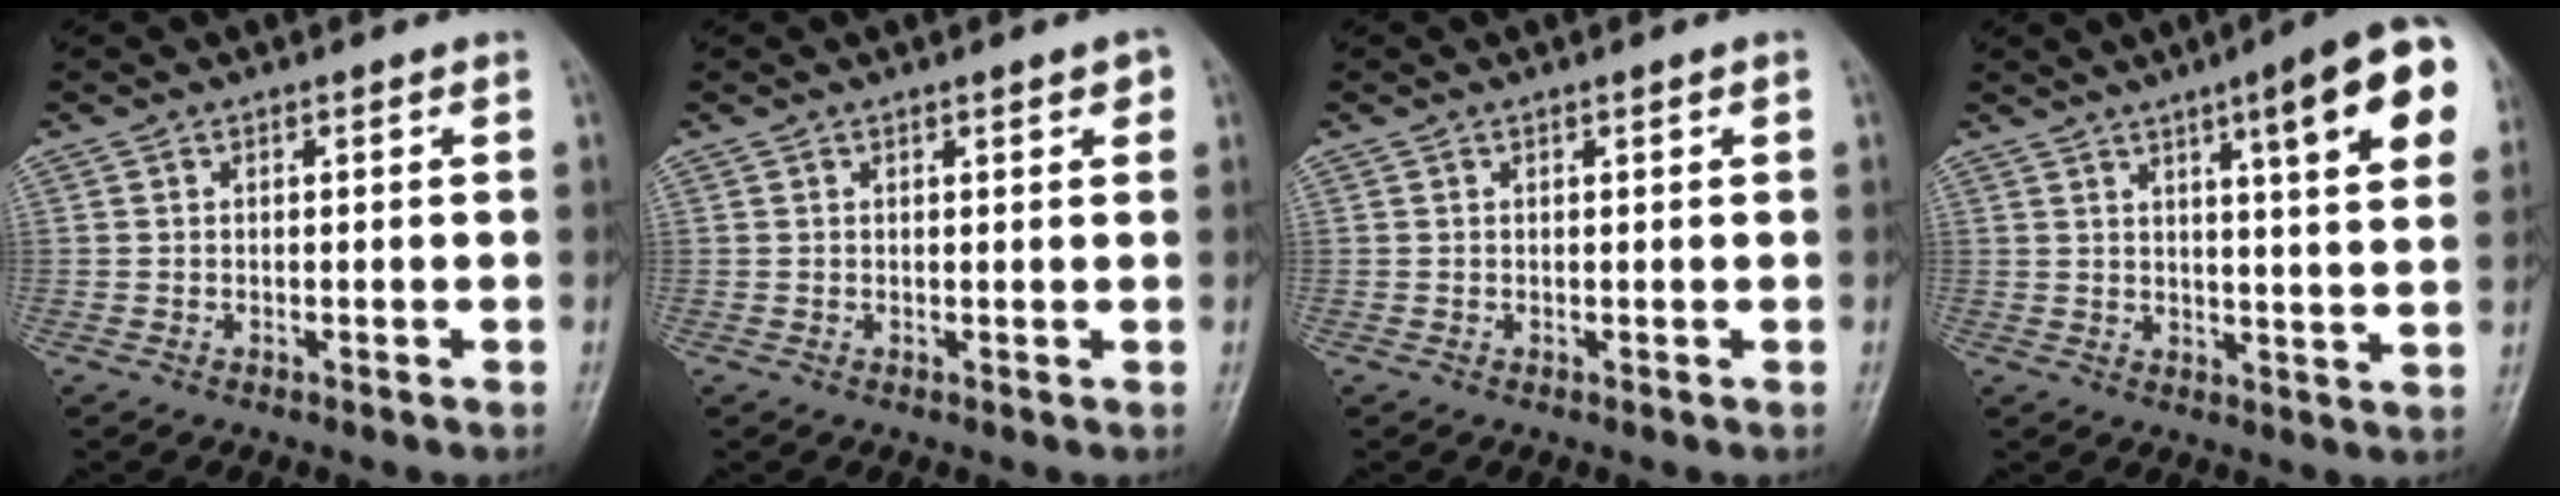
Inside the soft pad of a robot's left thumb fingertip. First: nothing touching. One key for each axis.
{"total": 2.0, "fx": 1.1, "fy": 0.5, "fz": 1.6, "tx": -0.016, "ty": -0.002, "tz": 0.012}
{"total": 0.6, "fx": 0.3, "fy": 0.1, "fz": 0.5, "tx": -0.009, "ty": 0.000, "tz": 0.004}
{"total": 16.1, "fx": 6.8, "fy": 2.7, "fz": 14.4, "tx": -0.170, "ty": -0.016, "tz": 0.083}